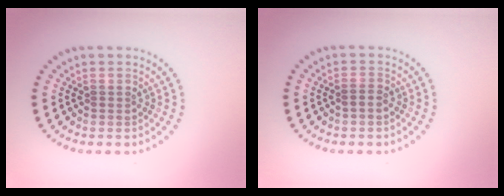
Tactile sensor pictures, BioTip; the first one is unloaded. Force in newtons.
{"total": 0.9, "press": 0.9, "slide": 0.2}